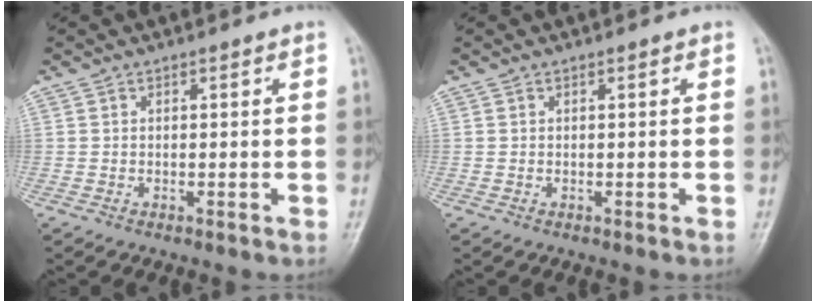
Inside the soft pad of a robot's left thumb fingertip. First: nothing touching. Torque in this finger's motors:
{"motor_torque": [-0.01, 0.01, -0.04, 0.04, 0.00]}